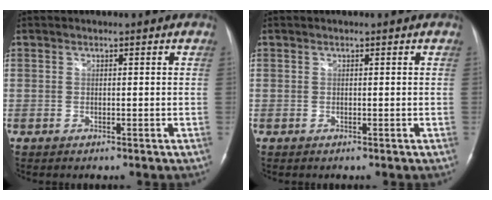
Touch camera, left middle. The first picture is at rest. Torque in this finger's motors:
{"motor_torque": [-0.05, -0.02, 0.09, 0.01]}